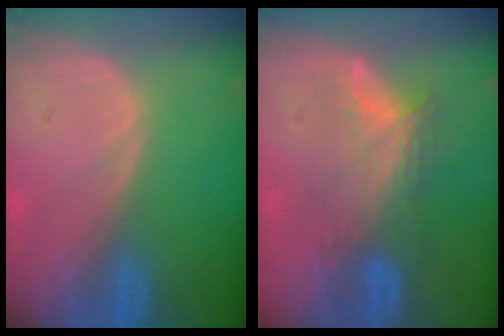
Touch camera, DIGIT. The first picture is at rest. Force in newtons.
{"total": 7.0, "press": 6.8, "slide": 1.9}